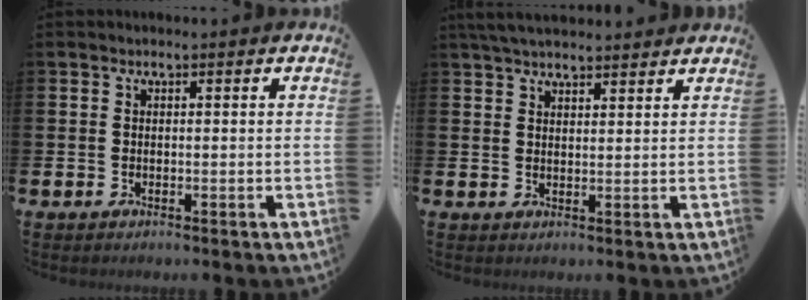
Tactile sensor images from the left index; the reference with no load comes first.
{"total": 4.0, "force": [3.8, 0.8, 1.1], "torque": [-0.028, -0.009, 0.071]}